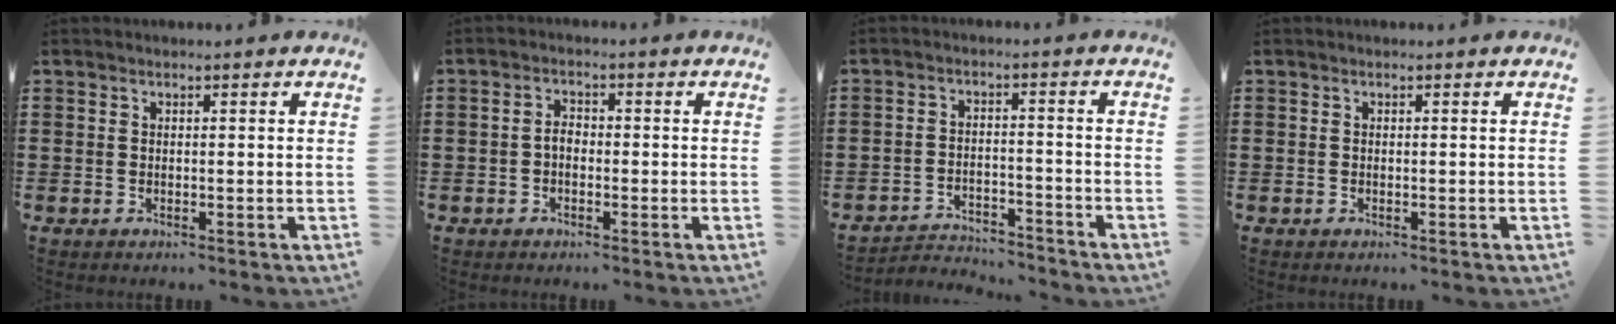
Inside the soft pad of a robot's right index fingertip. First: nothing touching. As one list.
[{"total": 2.1, "force": [-0.6, 1.3, 1.5], "torque": [-0.037, 0.002, -0.016]}, {"total": 3.4, "force": [-3.3, 0.6, 0.2], "torque": [-0.007, 0.008, -0.071]}, {"total": 0.0}]